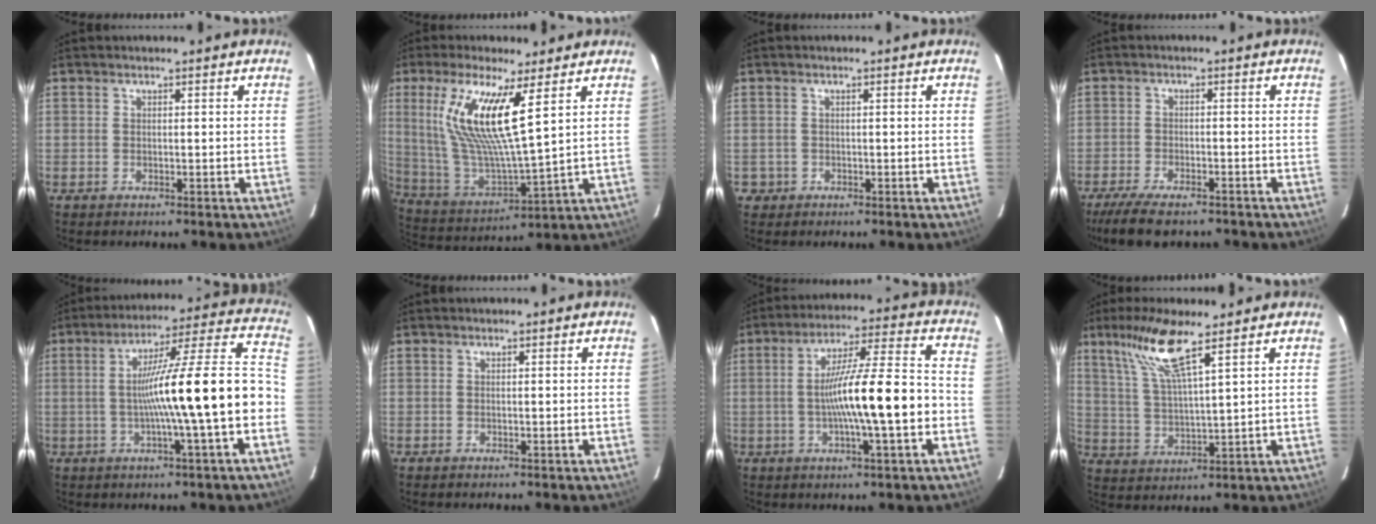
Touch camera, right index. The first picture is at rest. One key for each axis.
{"total": 16.4, "fx": 6.9, "fy": 2.5, "fz": 14.6, "tx": -0.287, "ty": -0.007, "tz": 0.145}
{"total": 2.0, "fx": -0.5, "fy": 1.9, "fz": 0.0, "tx": 0.001, "ty": 0.008, "tz": -0.004}
{"total": 10.8, "fx": -8.8, "fy": 3.2, "fz": 5.5, "tx": -0.128, "ty": -0.025, "tz": -0.148}
{"total": 16.7, "fx": -3.5, "fy": -0.4, "fz": 16.4, "tx": -0.229, "ty": 0.027, "tz": -0.049}
{"total": 0.0}
{"total": 14.1, "fx": -2.9, "fy": 0.8, "fz": 13.8, "tx": -0.224, "ty": 0.007, "tz": -0.043}
{"total": 10.2, "fx": 6.7, "fy": 0.7, "fz": 7.7, "tx": -0.155, "ty": 0.009, "tz": 0.138}